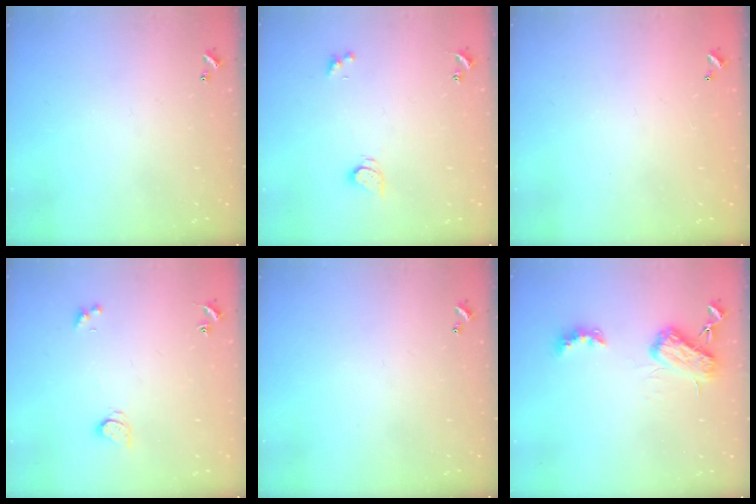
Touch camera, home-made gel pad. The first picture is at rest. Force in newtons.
{"total": 2.5, "press": 2.5, "slide": 0.5}
{"total": 3.0, "press": 3.0, "slide": 0.1}
{"total": 1.5, "press": 1.4, "slide": 0.4}
{"total": 0.0}
{"total": 5.8, "press": 5.7, "slide": 0.9}